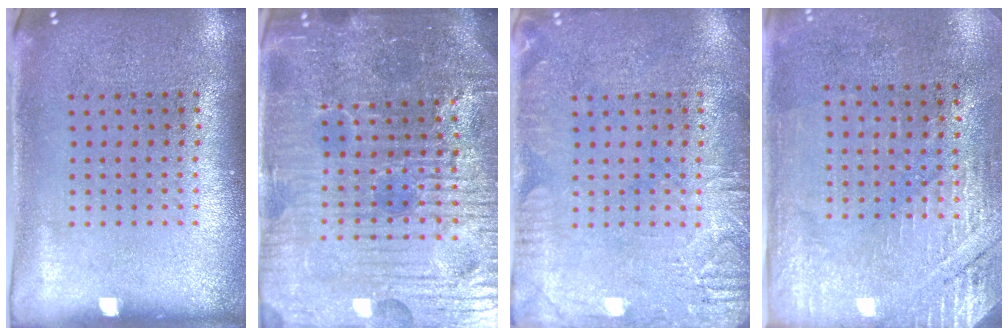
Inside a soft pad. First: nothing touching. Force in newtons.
{"total": 6.3, "press": 5.8, "slide": 2.3}
{"total": 2.8, "press": 2.7, "slide": 0.4}
{"total": 2.8, "press": 2.5, "slide": 1.2}